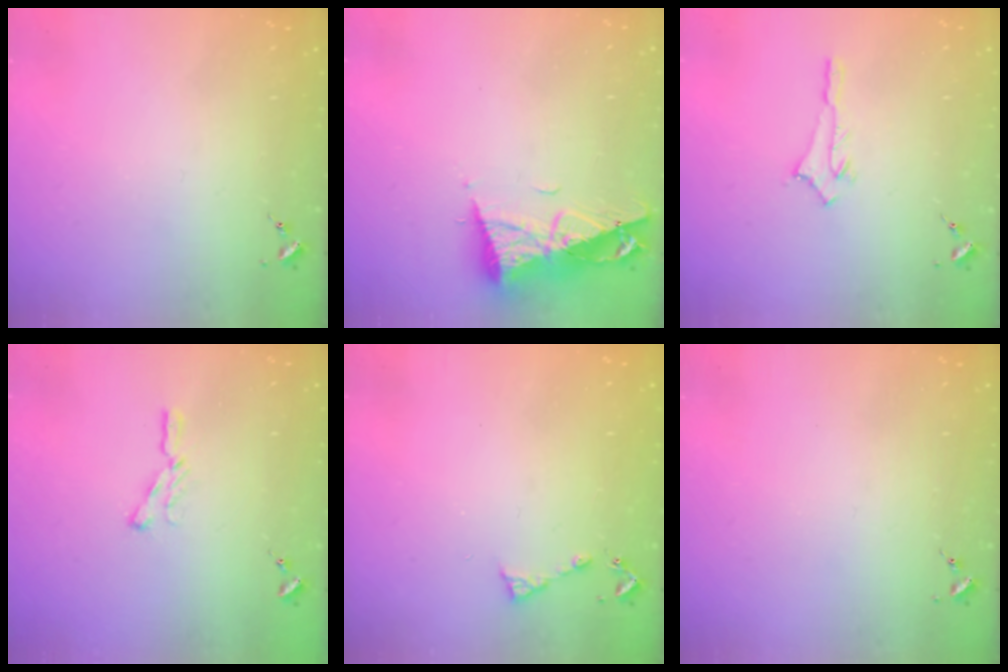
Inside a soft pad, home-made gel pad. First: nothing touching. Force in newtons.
{"total": 10.4, "press": 10.3, "slide": 1.4}
{"total": 2.9, "press": 2.9, "slide": 0.2}
{"total": 4.7, "press": 4.6, "slide": 0.6}
{"total": 5.6, "press": 5.6, "slide": 0.7}
{"total": 0.0}